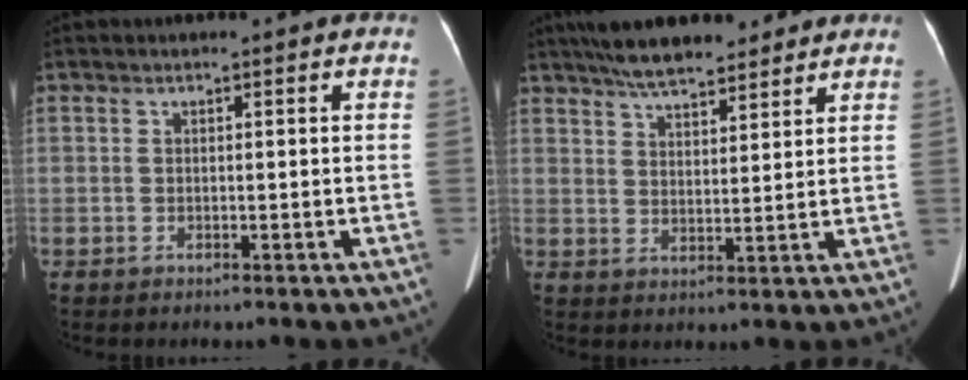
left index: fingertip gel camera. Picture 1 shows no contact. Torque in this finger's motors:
{"motor_torque": [0.75, -1.39, 0.14, 0.02]}